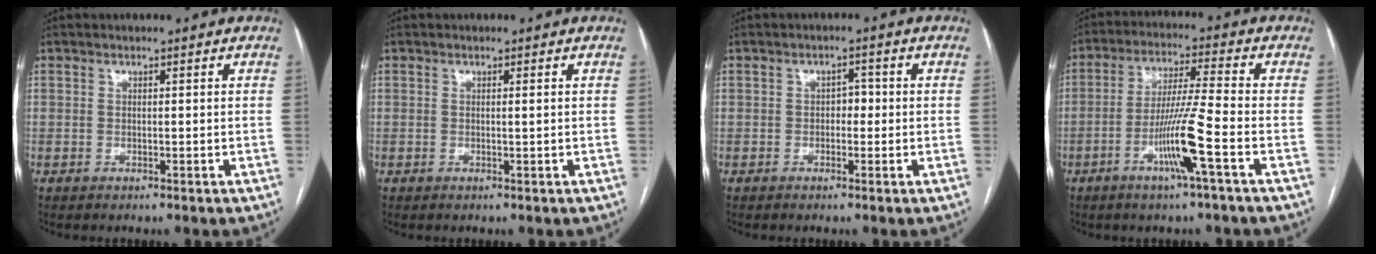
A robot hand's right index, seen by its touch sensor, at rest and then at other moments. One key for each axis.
{"total": 0.6, "fx": 0.2, "fy": -0.1, "fz": 0.6, "tx": -0.011, "ty": -0.001, "tz": 0.003}
{"total": 2.0, "fx": -0.2, "fy": 1.3, "fz": 1.6, "tx": -0.016, "ty": 0.010, "tz": -0.005}
{"total": 9.6, "fx": -3.9, "fy": -1.2, "fz": 8.7, "tx": -0.170, "ty": -0.008, "tz": -0.077}